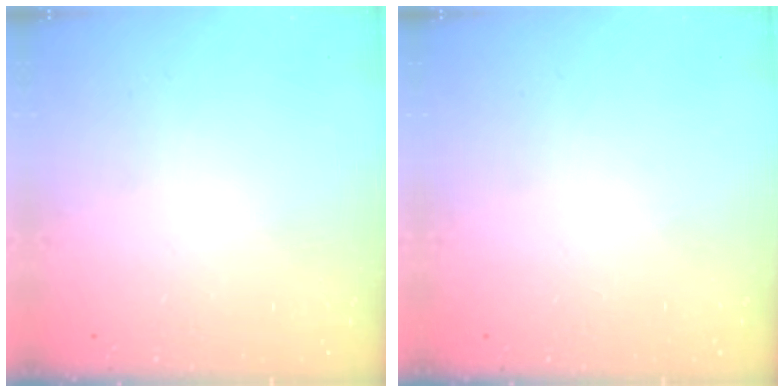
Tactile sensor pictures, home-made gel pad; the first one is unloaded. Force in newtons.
{"total": 0.0}